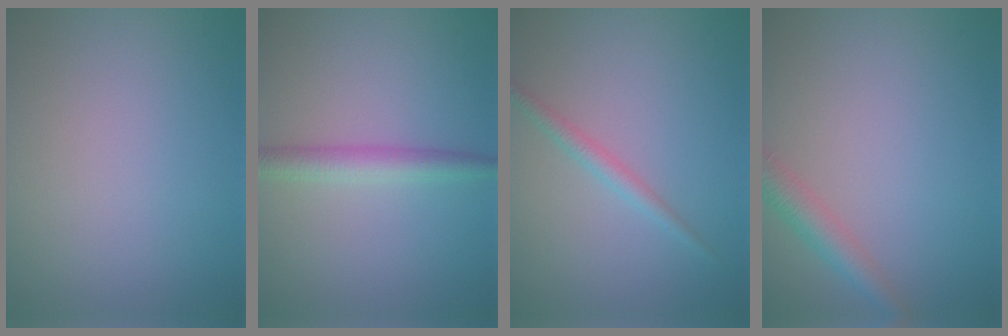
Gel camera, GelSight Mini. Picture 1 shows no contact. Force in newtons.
{"total": 2.7, "press": 2.7, "slide": 0.1}
{"total": 1.6, "press": 1.6, "slide": 0.0}
{"total": 2.8, "press": 2.8, "slide": 0.2}